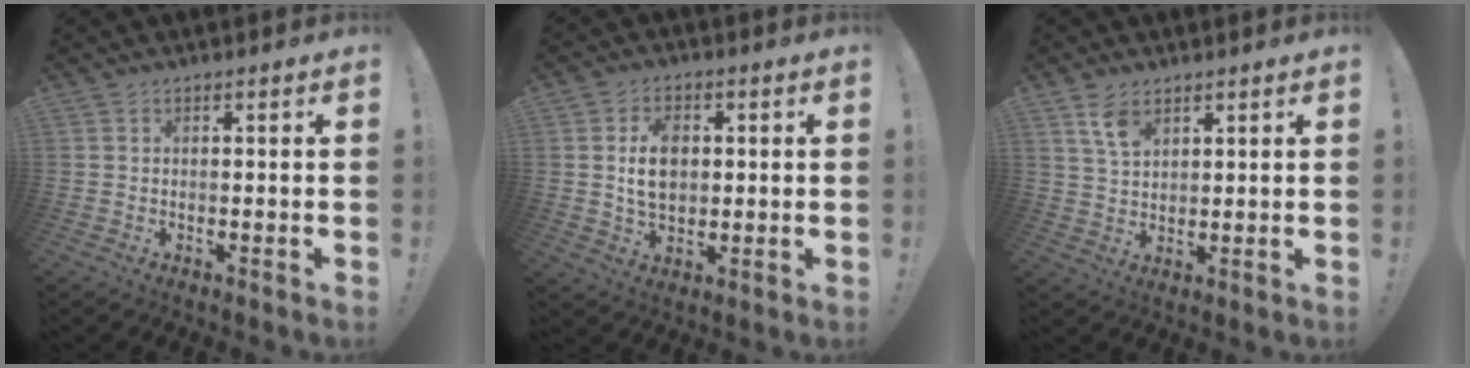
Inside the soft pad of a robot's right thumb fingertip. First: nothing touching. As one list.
[{"total": 9.0, "force": [1.2, 6.4, 6.1], "torque": [-0.086, 0.003, 0.021]}, {"total": 6.1, "force": [3.6, 3.3, 3.6], "torque": [-0.058, -0.020, 0.066]}]